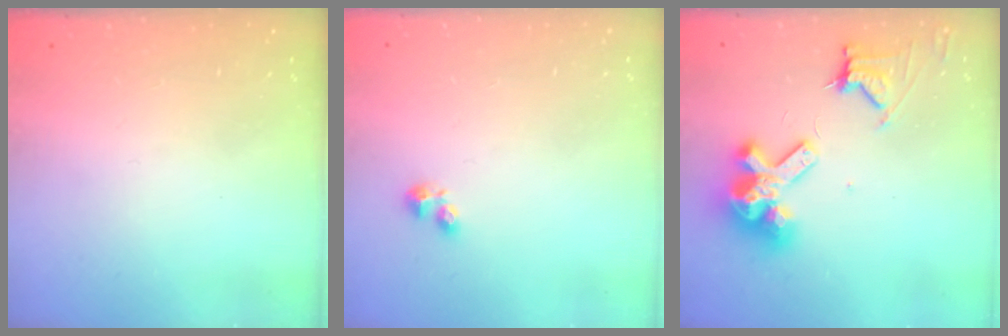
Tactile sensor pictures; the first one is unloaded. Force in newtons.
{"total": 2.7, "press": 2.6, "slide": 0.6}
{"total": 12.3, "press": 12.2, "slide": 1.6}